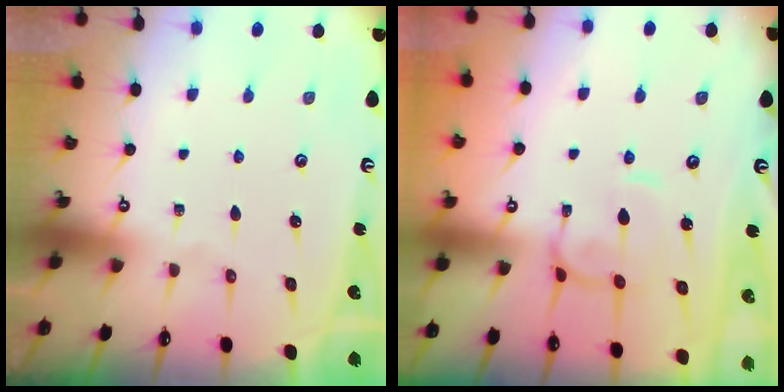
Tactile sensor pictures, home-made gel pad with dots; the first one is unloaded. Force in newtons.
{"total": 0.8, "press": 0.5, "slide": 0.6}